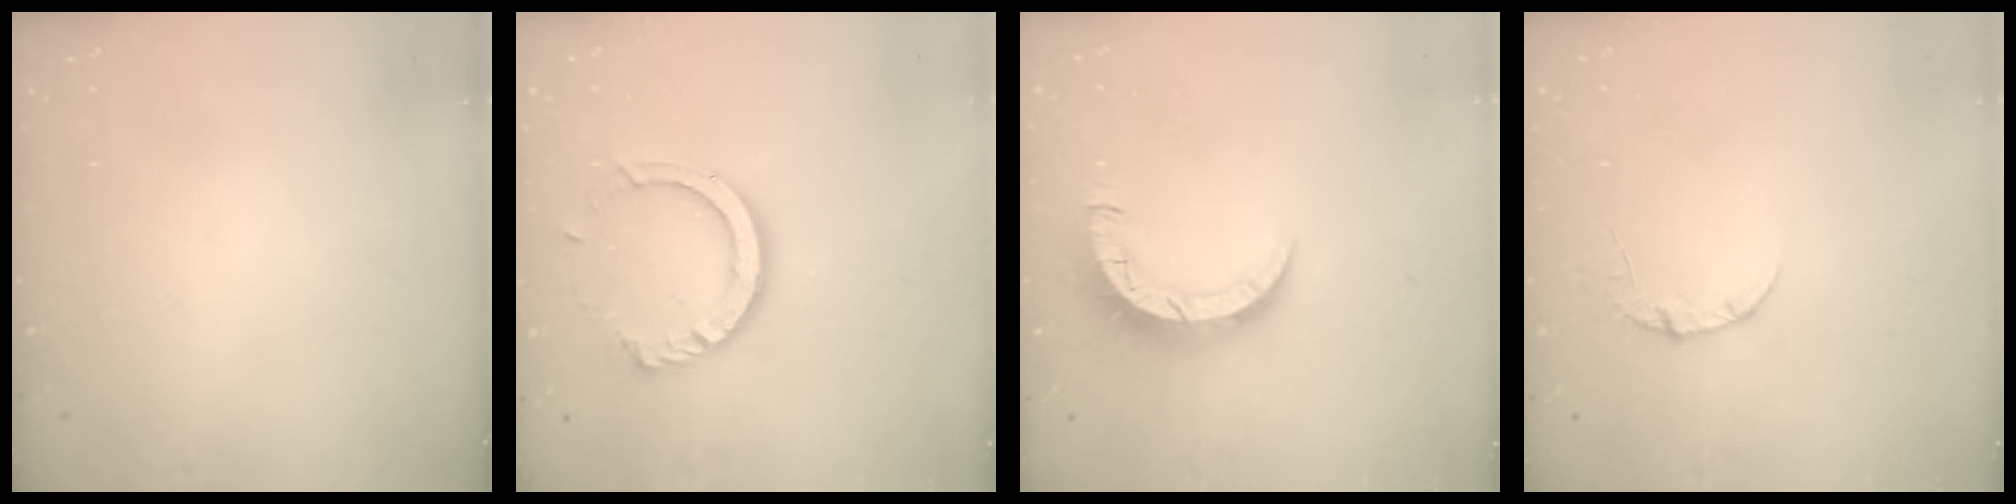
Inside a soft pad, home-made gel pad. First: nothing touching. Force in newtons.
{"total": 11.2, "press": 11.2, "slide": 1.0}
{"total": 8.7, "press": 8.6, "slide": 0.5}
{"total": 3.4, "press": 3.4, "slide": 0.4}